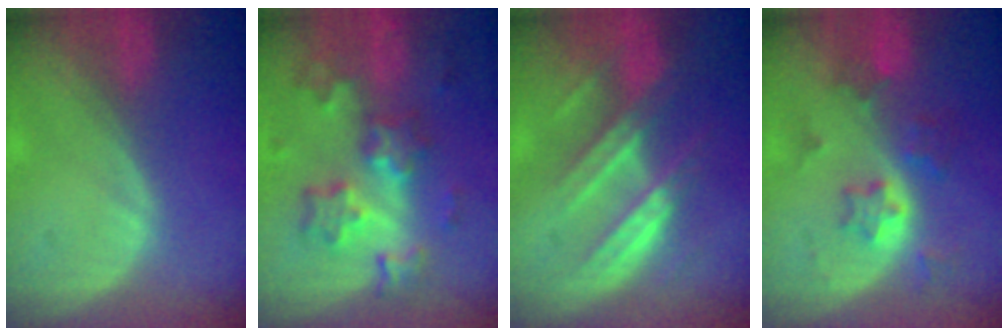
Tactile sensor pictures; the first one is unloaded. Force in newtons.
{"total": 8.7, "press": 7.7, "slide": 4.1}
{"total": 8.6, "press": 7.8, "slide": 3.7}
{"total": 5.8, "press": 5.3, "slide": 2.4}